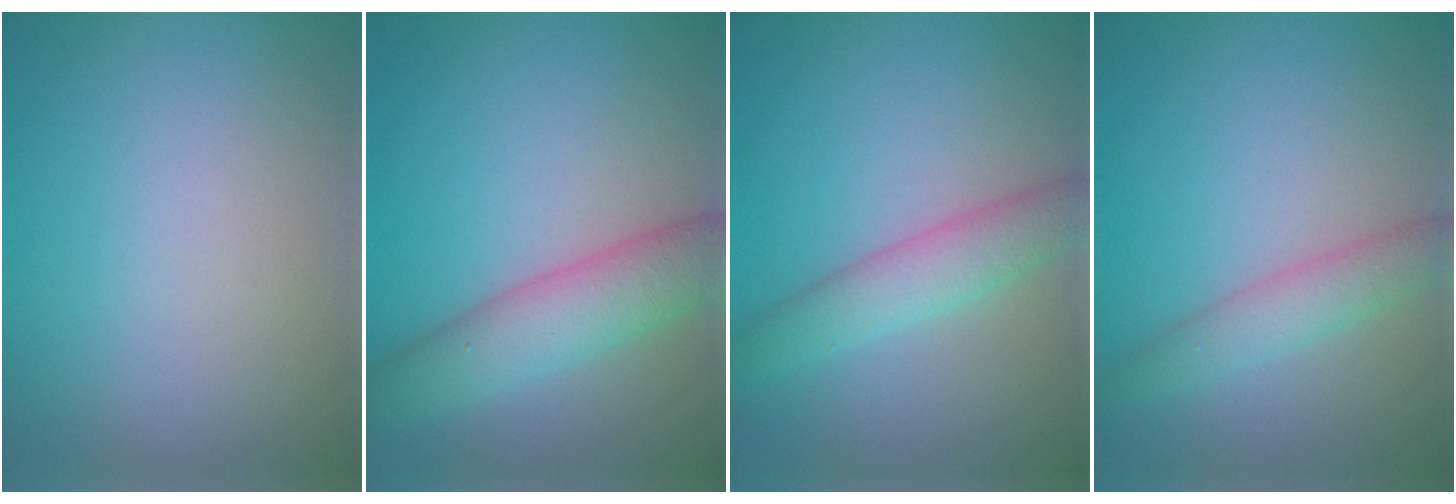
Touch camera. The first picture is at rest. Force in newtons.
{"total": 5.5, "press": 5.5, "slide": 0.3}
{"total": 3.7, "press": 3.7, "slide": 0.1}
{"total": 2.7, "press": 2.7, "slide": 0.2}